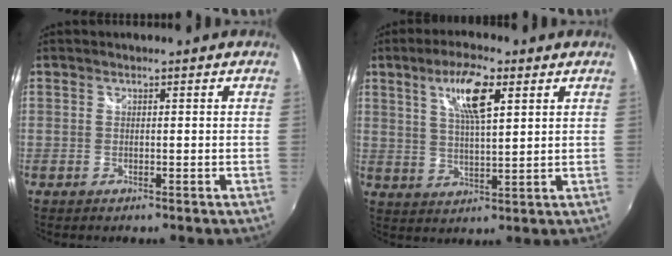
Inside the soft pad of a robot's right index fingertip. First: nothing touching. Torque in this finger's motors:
{"motor_torque": [0.50, 0.28, 0.46, 0.07]}